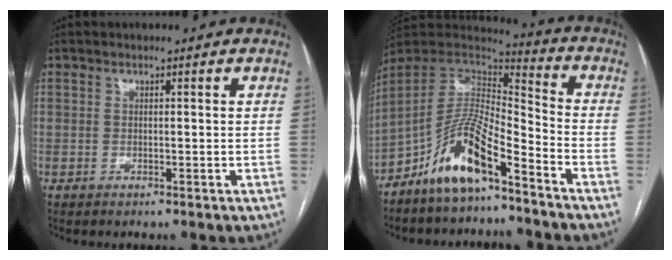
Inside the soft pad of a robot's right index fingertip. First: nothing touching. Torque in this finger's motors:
{"motor_torque": [1.15, -0.99, 0.81, 0.20]}